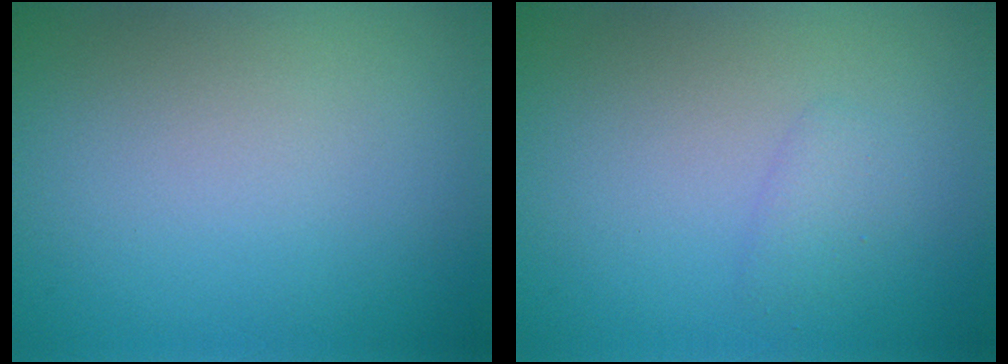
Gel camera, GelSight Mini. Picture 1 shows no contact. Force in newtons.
{"total": 1.0, "press": 1.0, "slide": 0.1}